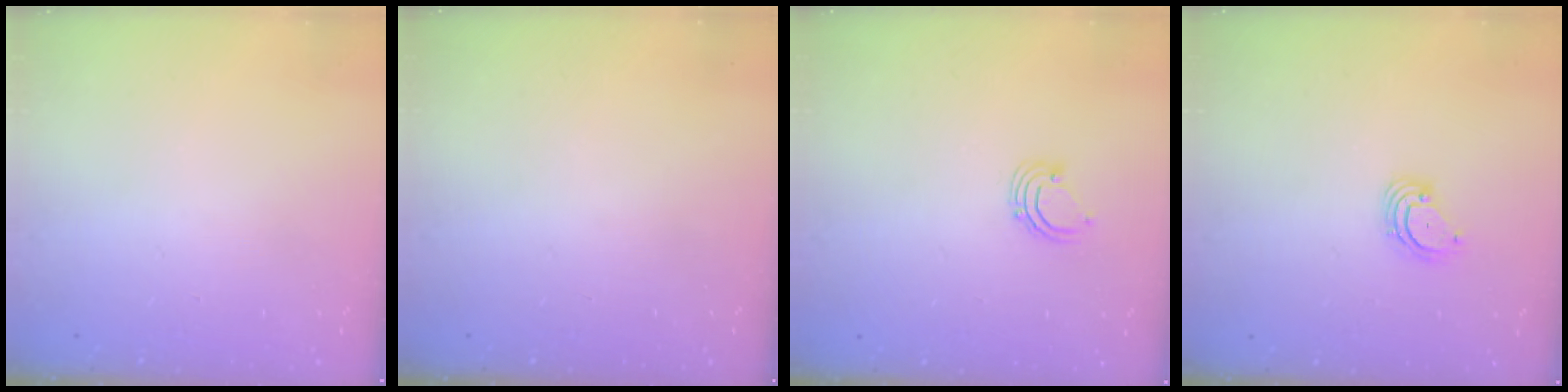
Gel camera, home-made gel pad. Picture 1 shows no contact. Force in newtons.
{"total": 0.0}
{"total": 2.9, "press": 2.9, "slide": 0.2}
{"total": 3.6, "press": 3.6, "slide": 0.3}